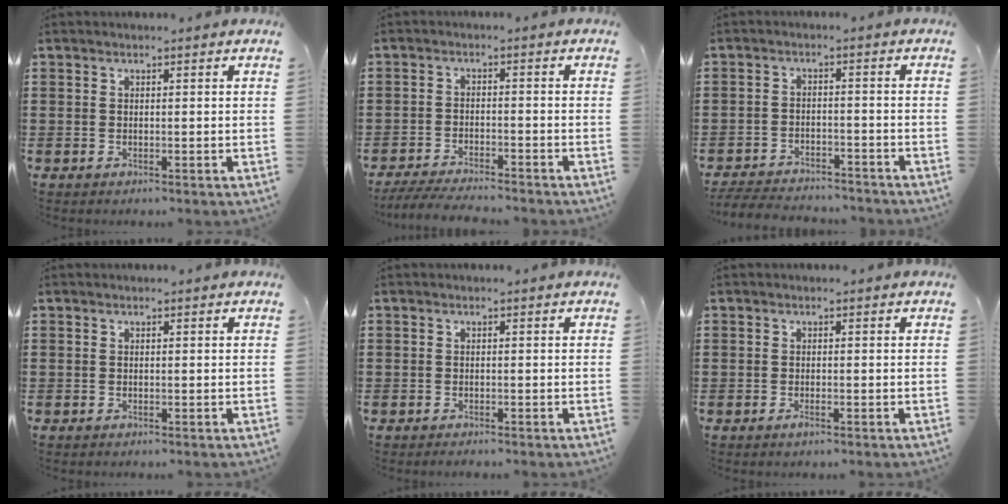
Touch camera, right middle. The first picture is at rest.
{"total": 4.1, "force": [-3.9, 0.1, 1.2], "torque": [-0.036, -0.010, -0.081]}
{"total": 4.0, "force": [-4.0, 0.5, 0.4], "torque": [-0.017, -0.001, -0.084]}
{"total": 0.0}
{"total": 0.6, "force": [-0.6, 0.1, 0.0], "torque": [-0.001, -0.001, -0.013]}
{"total": 0.8, "force": [-0.4, 0.2, 0.7], "torque": [-0.015, -0.004, -0.006]}